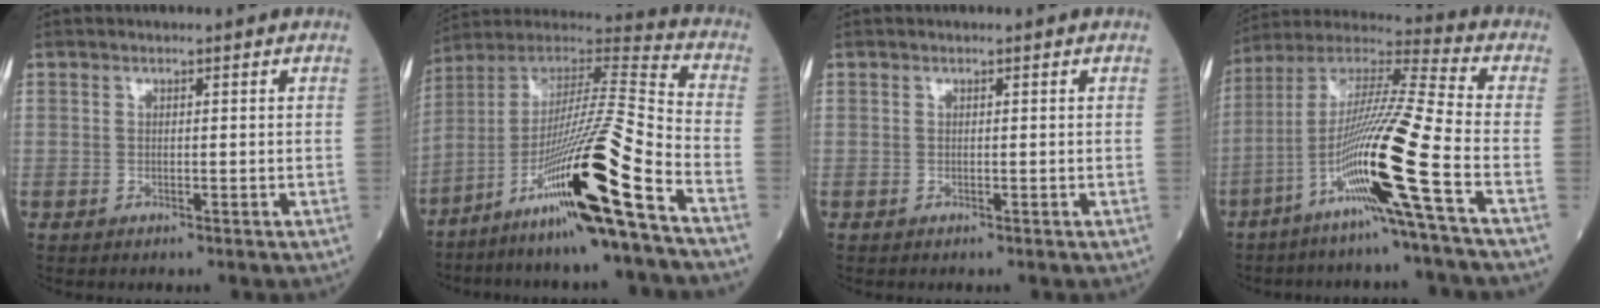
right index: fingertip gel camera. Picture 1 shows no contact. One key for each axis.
{"total": 21.2, "fx": -11.0, "fy": -1.2, "fz": 18.1, "tx": -0.335, "ty": -0.027, "tz": -0.206}
{"total": 0.0}
{"total": 17.1, "fx": -6.7, "fy": -2.1, "fz": 15.5, "tx": -0.302, "ty": -0.014, "tz": -0.135}